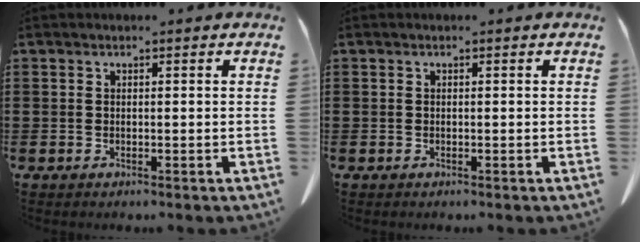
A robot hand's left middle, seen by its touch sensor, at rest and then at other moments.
{"total": 0.0}